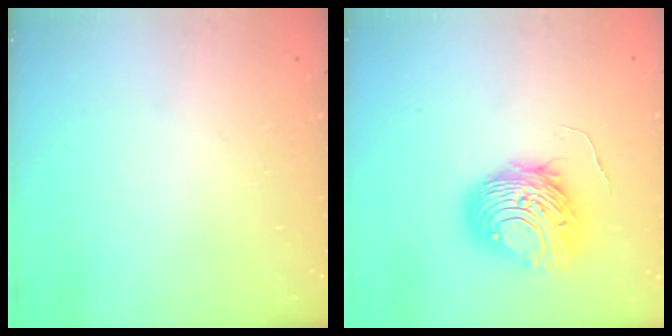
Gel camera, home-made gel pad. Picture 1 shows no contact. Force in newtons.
{"total": 11.0, "press": 11.0, "slide": 0.8}